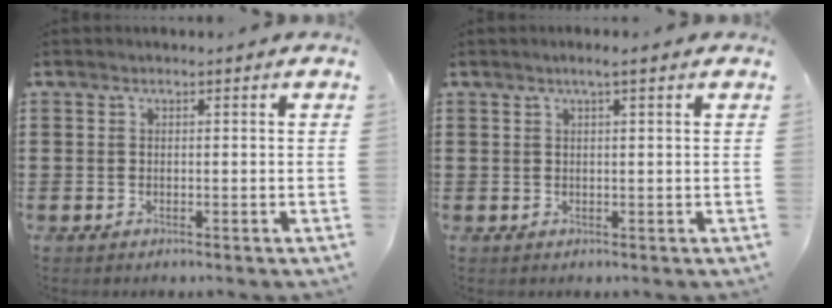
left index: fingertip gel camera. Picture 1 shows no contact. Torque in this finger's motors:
{"motor_torque": [0.95, -1.05, 0.36, 0.09]}